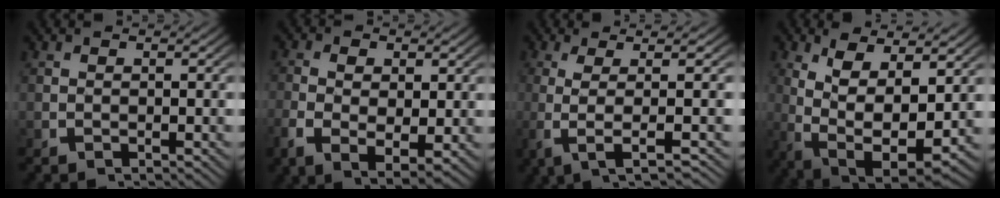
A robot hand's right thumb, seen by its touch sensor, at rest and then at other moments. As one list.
[{"total": 5.3, "force": [-1.0, 3.2, 4.2], "torque": [-0.092, -0.029, -0.003]}, {"total": 7.1, "force": [0.0, 1.7, 6.9], "torque": [-0.138, -0.003, 0.008]}, {"total": 10.5, "force": [-0.9, 6.5, 8.1], "torque": [-0.193, -0.061, 0.016]}]